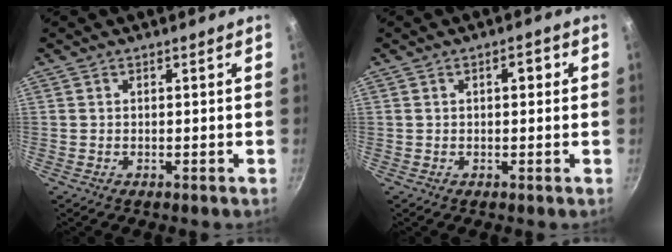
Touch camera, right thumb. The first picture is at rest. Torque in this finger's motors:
{"motor_torque": [0.32, -0.38, 0.10, 0.38, 0.01]}